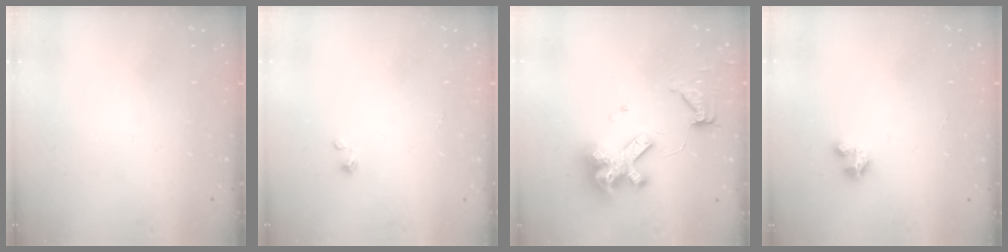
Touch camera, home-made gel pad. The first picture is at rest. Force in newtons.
{"total": 0.7, "press": 0.7, "slide": 0.1}
{"total": 12.3, "press": 12.2, "slide": 1.4}
{"total": 2.8, "press": 2.8, "slide": 0.2}